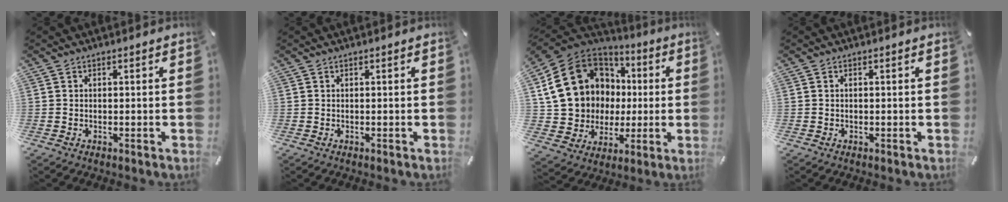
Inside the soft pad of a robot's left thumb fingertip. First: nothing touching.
{"total": 0.0}
{"total": 18.1, "force": [4.1, 16.1, 7.0], "torque": [-0.146, -0.026, 0.106]}
{"total": 0.5, "force": [0.0, 0.2, 0.5], "torque": [-0.010, 0.001, -0.001]}